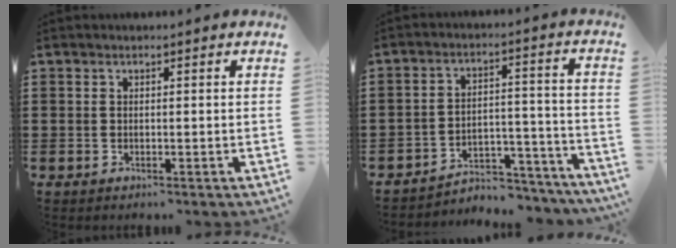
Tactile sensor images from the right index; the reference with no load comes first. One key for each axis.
{"total": 4.3, "fx": -4.0, "fy": 1.3, "fz": 1.0, "tx": -0.022, "ty": 0.008, "tz": -0.084}